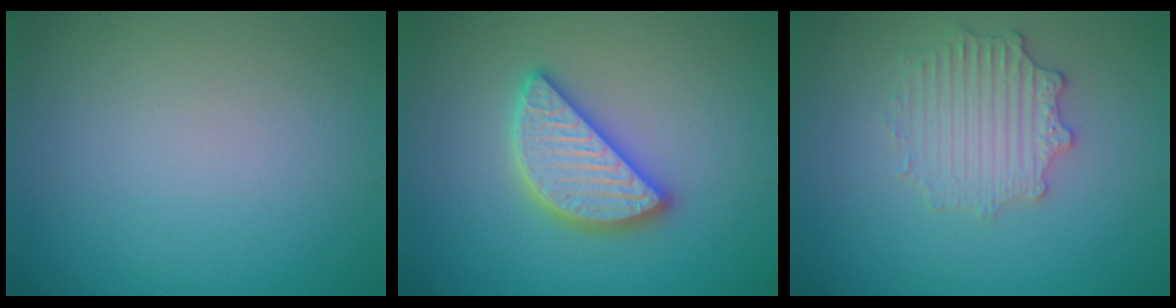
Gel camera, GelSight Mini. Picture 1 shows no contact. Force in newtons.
{"total": 4.8, "press": 4.7, "slide": 0.4}
{"total": 2.7, "press": 2.6, "slide": 0.5}